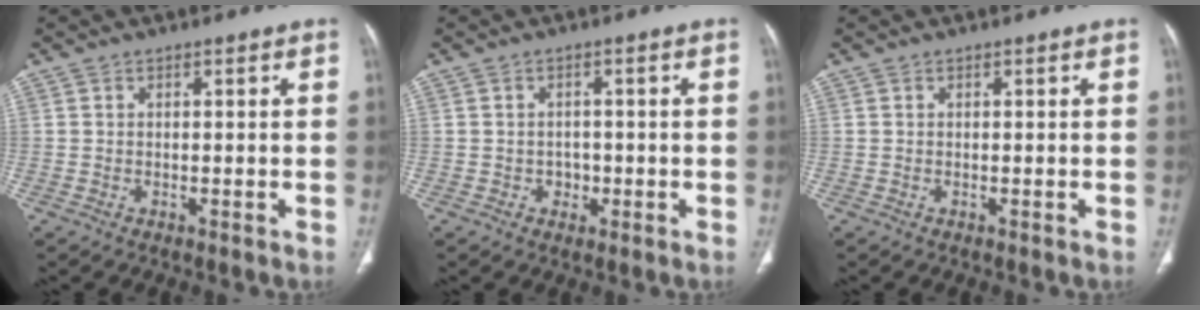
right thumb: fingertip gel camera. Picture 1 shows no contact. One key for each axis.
{"total": 2.4, "fx": -0.8, "fy": 2.1, "fz": 0.8, "tx": 0.006, "ty": 0.007, "tz": -0.011}
{"total": 0.0}